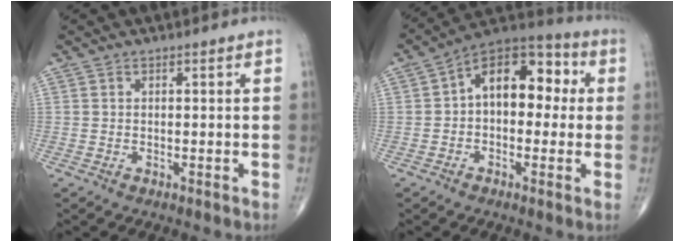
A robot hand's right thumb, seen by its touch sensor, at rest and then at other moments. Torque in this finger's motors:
{"motor_torque": [0.08, 0.48, 0.76, -0.15, 0.15]}